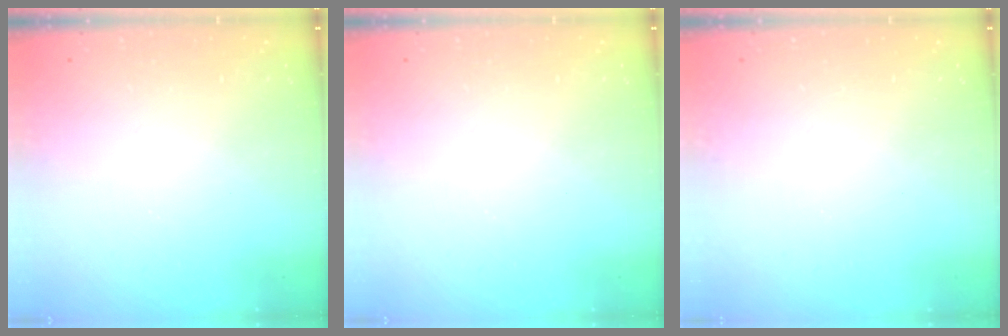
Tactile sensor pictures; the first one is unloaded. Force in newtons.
{"total": 0.0}
{"total": 0.0}